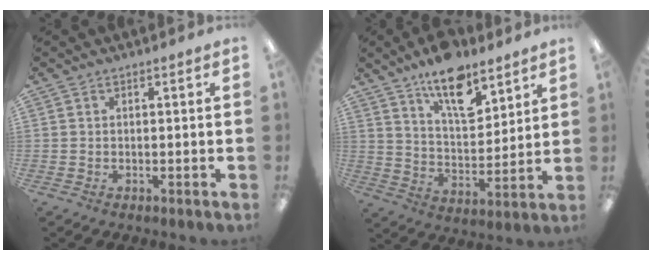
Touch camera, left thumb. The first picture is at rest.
{"total": 14.1, "force": [10.0, 5.9, 7.9], "torque": [-0.121, -0.055, 0.174]}